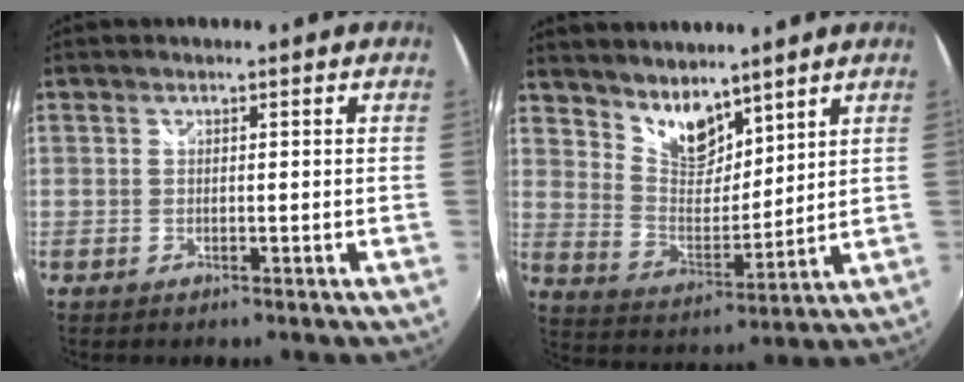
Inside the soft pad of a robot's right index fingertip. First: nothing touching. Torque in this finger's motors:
{"motor_torque": [-0.14, 0.33, 0.02, 0.00]}